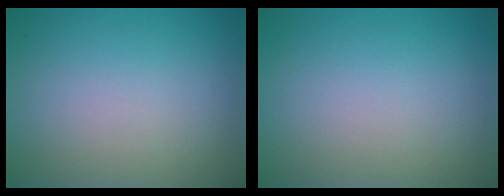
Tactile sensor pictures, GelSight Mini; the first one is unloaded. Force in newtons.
{"total": 0.0}